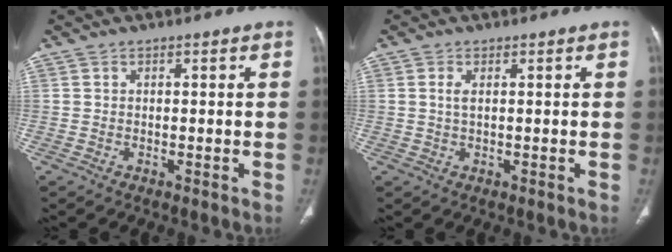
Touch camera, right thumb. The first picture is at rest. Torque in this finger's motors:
{"motor_torque": [-0.54, 0.00, 0.33, 0.27, -0.01]}